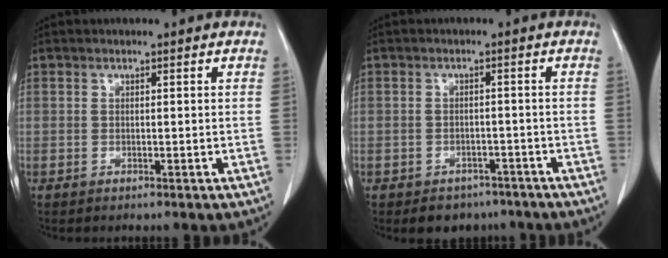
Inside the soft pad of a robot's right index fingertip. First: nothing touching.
{"total": 4.7, "force": [-3.6, 3.0, 0.5], "torque": [0.002, 0.010, -0.046]}